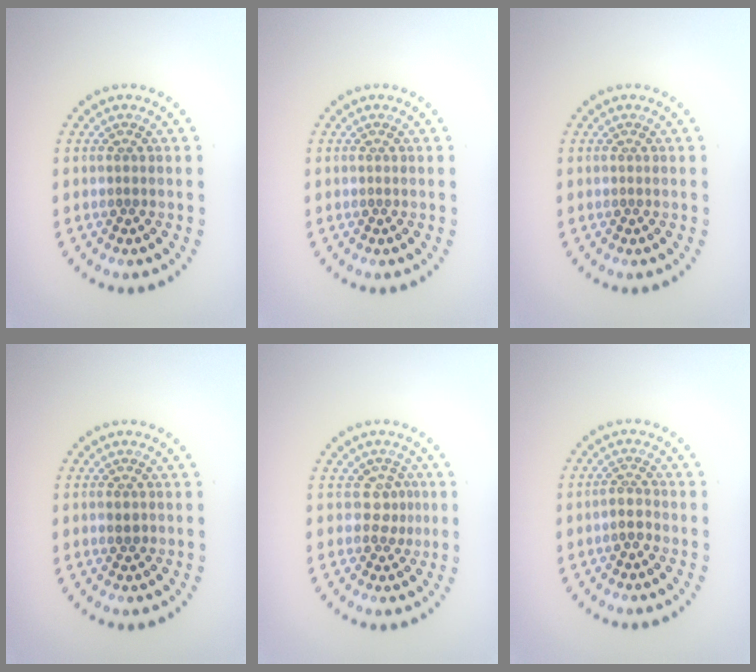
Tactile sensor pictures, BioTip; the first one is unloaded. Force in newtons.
{"total": 0.0}
{"total": 0.0}
{"total": 0.9, "press": 0.9, "slide": 0.0}
{"total": 1.8, "press": 1.3, "slide": 1.1}
{"total": 1.4, "press": 1.2, "slide": 0.8}